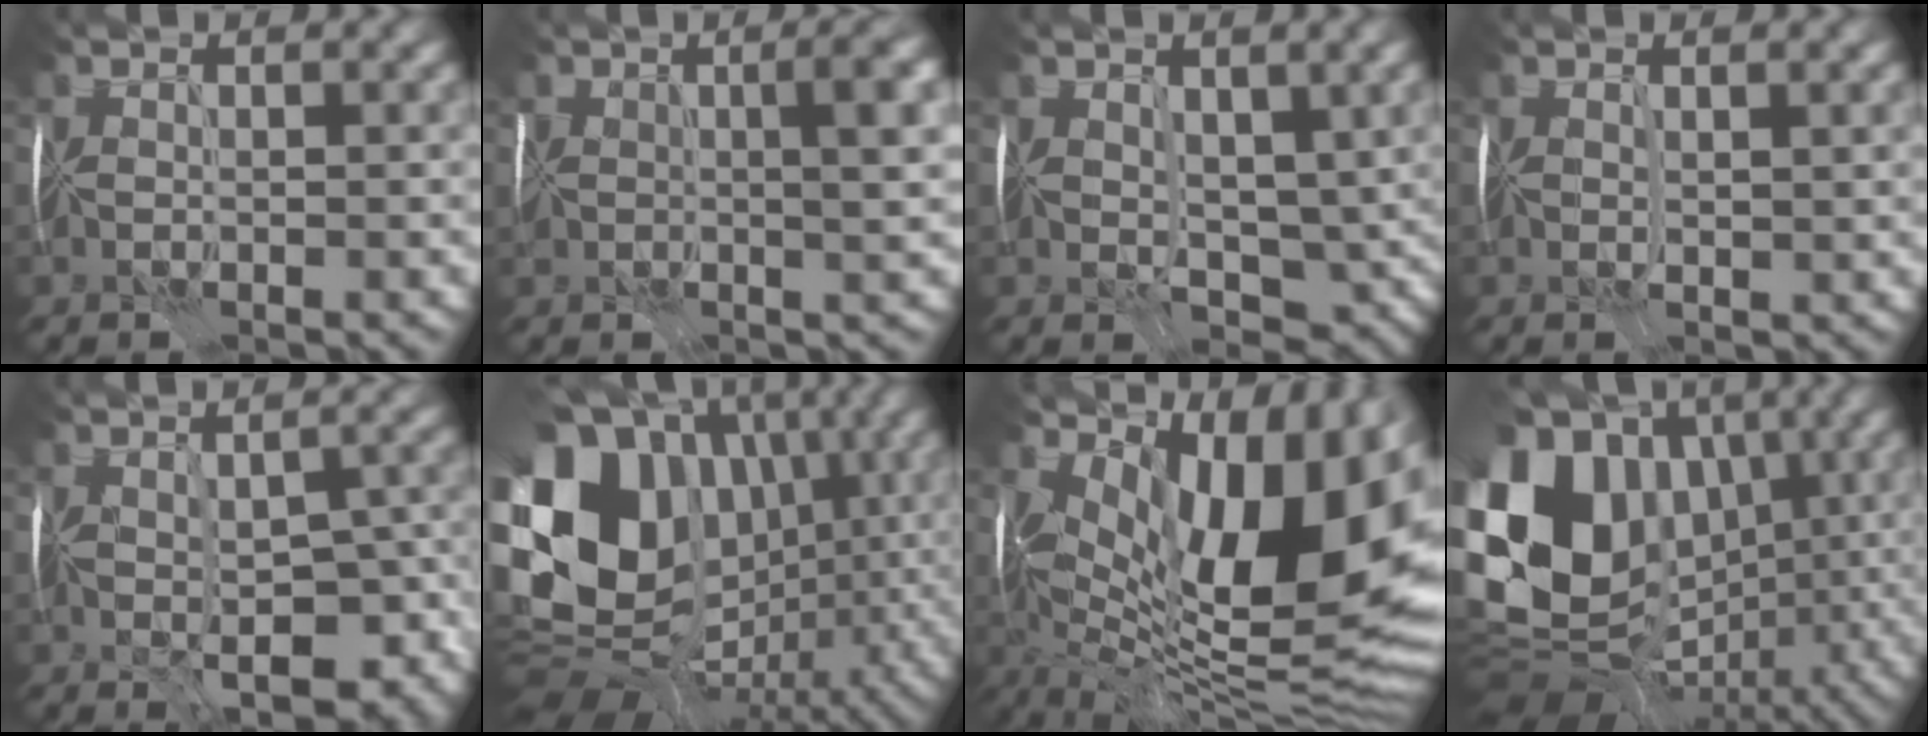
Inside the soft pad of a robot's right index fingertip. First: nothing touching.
{"total": 5.0, "force": [0.6, 1.9, 4.6], "torque": [-0.050, 0.012, 0.011]}
{"total": 6.1, "force": [-0.3, 4.1, 4.5], "torque": [-0.078, -0.015, 0.009]}
{"total": 0.9, "force": [0.1, 0.1, 0.9], "torque": [-0.020, 0.002, 0.006]}
{"total": 10.2, "force": [-3.6, 5.2, 8.0], "torque": [-0.127, -0.018, -0.033]}
{"total": 17.6, "force": [1.6, 14.3, 10.1], "torque": [-0.209, 0.023, 0.046]}
{"total": 16.4, "force": [3.0, 8.0, 14.1], "torque": [-0.212, 0.011, 0.061]}
{"total": 15.8, "force": [0.7, 13.0, 9.0], "torque": [-0.199, 0.021, 0.018]}